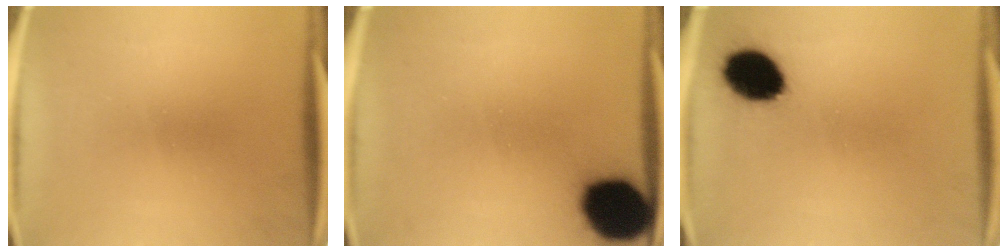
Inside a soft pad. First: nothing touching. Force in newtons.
{"total": 16.8}
{"total": 11.7}